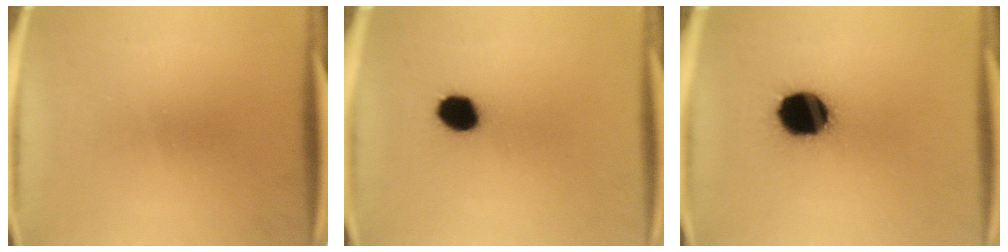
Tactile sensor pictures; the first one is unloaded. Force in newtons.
{"total": 7.0}
{"total": 15.5}